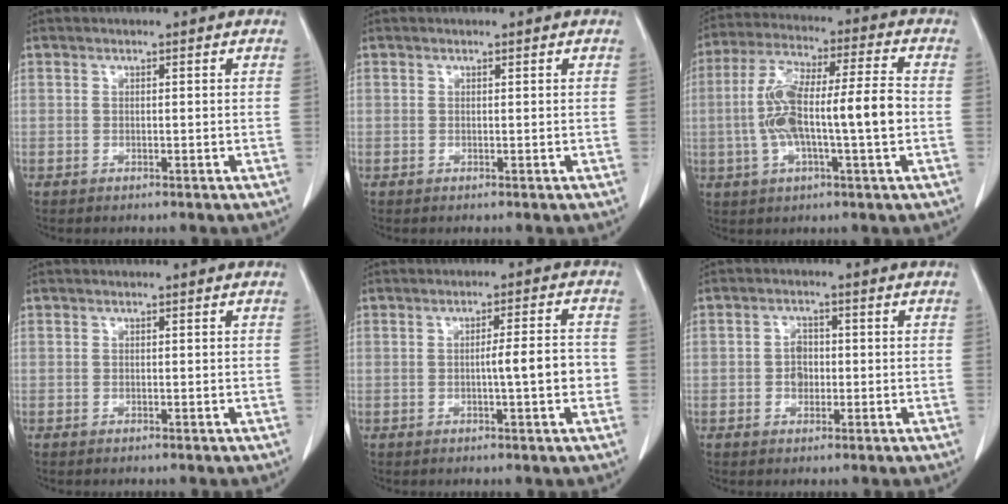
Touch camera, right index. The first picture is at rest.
{"total": 0.0}
{"total": 13.7, "force": [-1.4, 2.1, 13.5], "torque": [-0.260, 0.022, -0.025]}
{"total": 0.0}
{"total": 5.3, "force": [-0.9, 0.4, 5.2], "torque": [-0.076, 0.006, -0.012]}
{"total": 2.7, "force": [-0.4, 2.1, 1.7], "torque": [-0.027, 0.006, -0.007]}